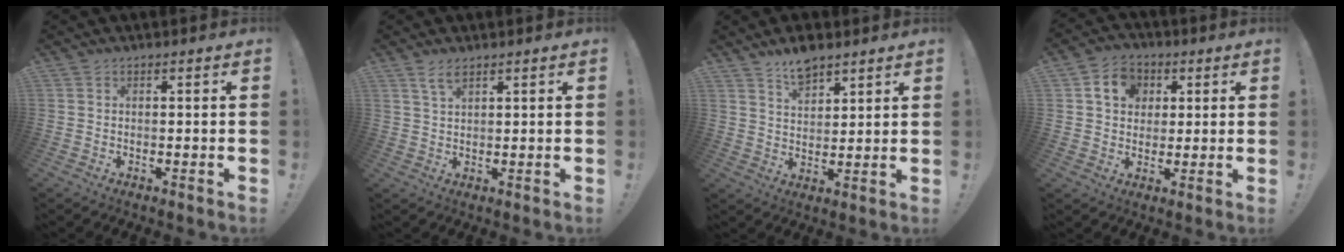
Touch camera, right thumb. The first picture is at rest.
{"total": 3.6, "force": [2.5, 1.2, 2.3], "torque": [-0.035, -0.012, 0.043]}
{"total": 7.9, "force": [6.4, 3.3, 3.2], "torque": [-0.041, -0.038, 0.117]}
{"total": 9.8, "force": [3.0, 8.2, 4.3], "torque": [-0.064, 0.000, 0.061]}